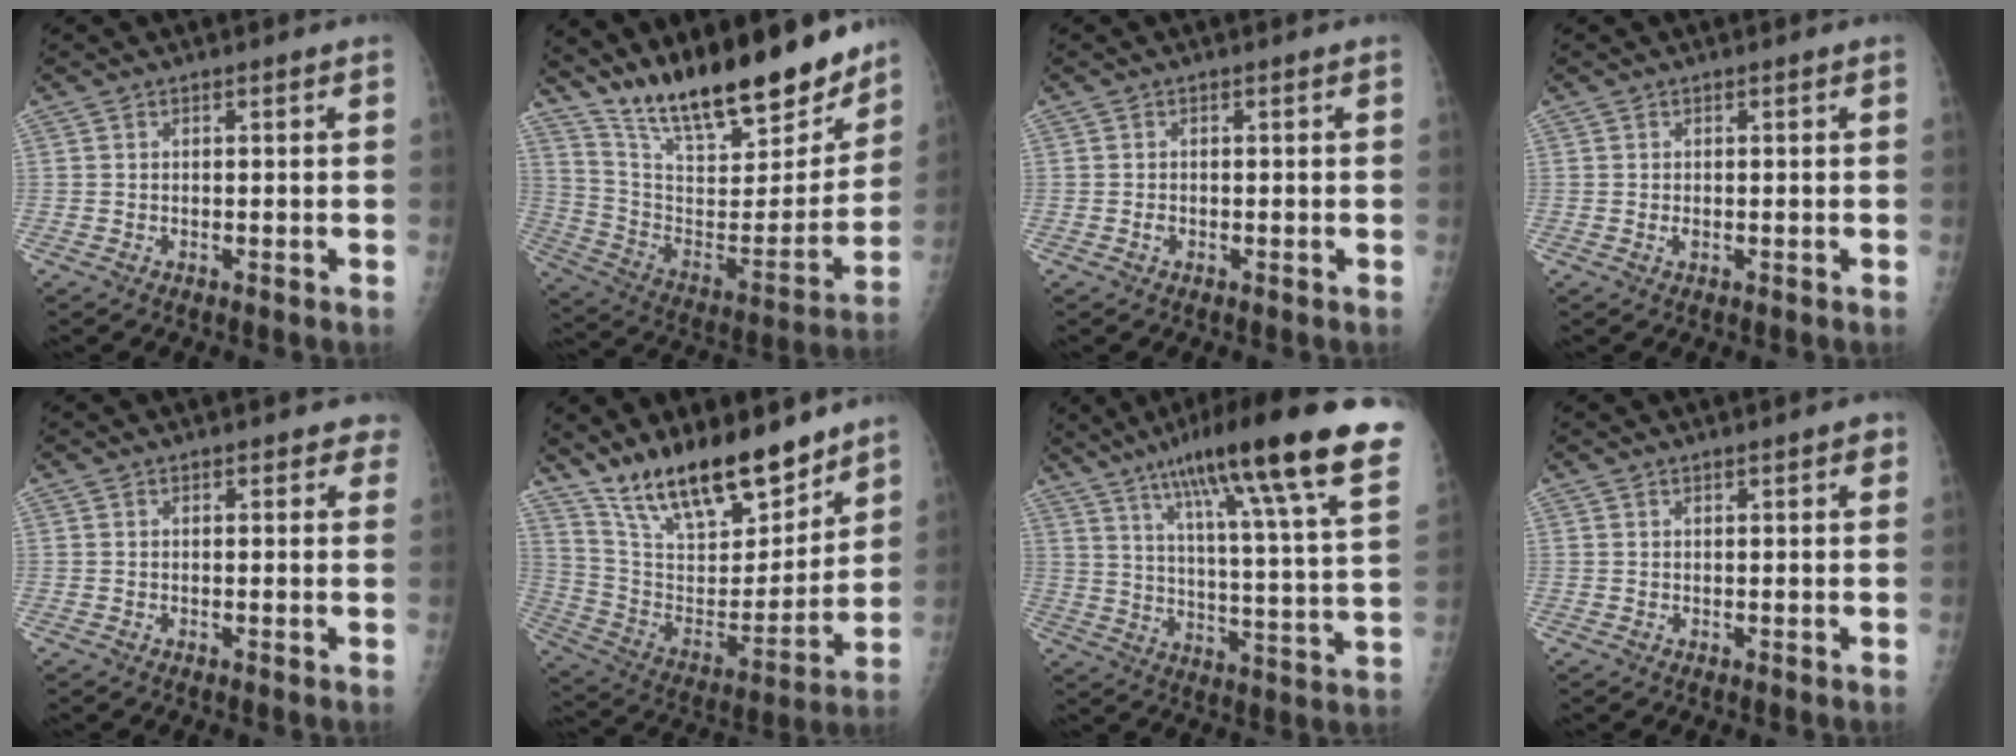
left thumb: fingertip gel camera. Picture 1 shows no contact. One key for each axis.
{"total": 25.9, "fx": 20.6, "fy": 7.3, "fz": 13.9, "tx": -0.188, "ty": -0.098, "tz": 0.338}
{"total": 0.6, "fx": -0.2, "fy": 0.4, "fz": 0.4, "tx": -0.006, "ty": 0.000, "tz": -0.005}
{"total": 0.8, "fx": 0.0, "fy": 0.4, "fz": 0.7, "tx": -0.011, "ty": 0.001, "tz": 0.002}
{"total": 2.9, "fx": 2.3, "fy": 1.4, "fz": 1.2, "tx": 0.018, "ty": -0.004, "tz": 0.017}
{"total": 21.3, "fx": 16.5, "fy": 7.2, "fz": 11.4, "tx": -0.154, "ty": -0.089, "tz": 0.294}
{"total": 27.2, "fx": 17.3, "fy": 2.8, "fz": 20.8, "tx": -0.305, "ty": -0.046, "tz": 0.250}
{"total": 2.3, "fx": 1.4, "fy": 0.6, "fz": 1.7, "tx": -0.017, "ty": -0.003, "tz": 0.016}